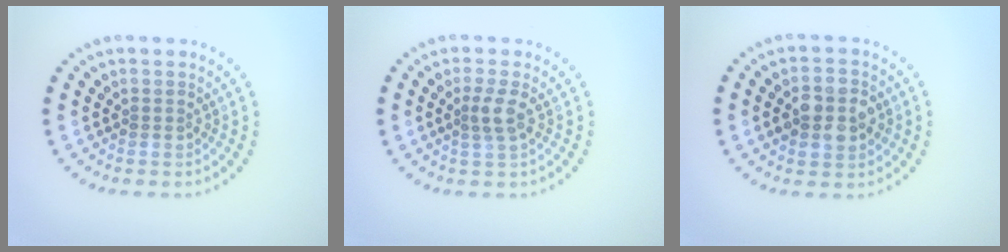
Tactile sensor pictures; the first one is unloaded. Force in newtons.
{"total": 1.9, "press": 1.6, "slide": 1.0}
{"total": 4.5, "press": 4.5, "slide": 0.2}